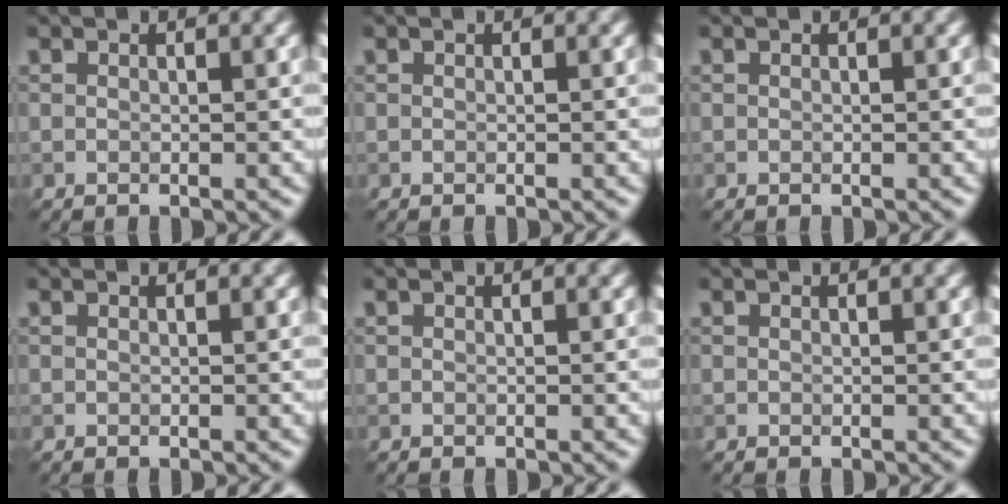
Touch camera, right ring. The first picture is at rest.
{"total": 0.0}
{"total": 0.0}
{"total": 0.0}
{"total": 0.0}
{"total": 0.0}